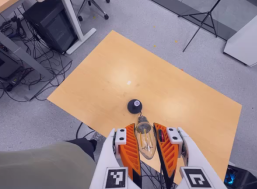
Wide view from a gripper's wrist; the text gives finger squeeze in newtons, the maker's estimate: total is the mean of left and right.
{"total": 21.3, "left": 24.2, "right": 18.4}